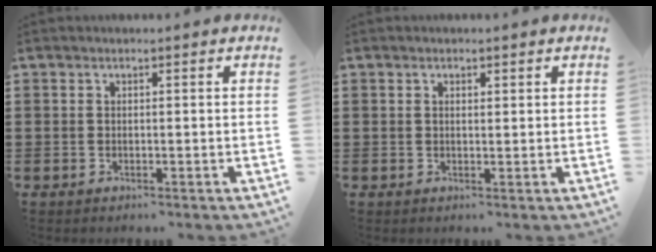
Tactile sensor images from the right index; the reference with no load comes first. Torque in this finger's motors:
{"motor_torque": [0.01, 0.39, 0.01, -0.01]}